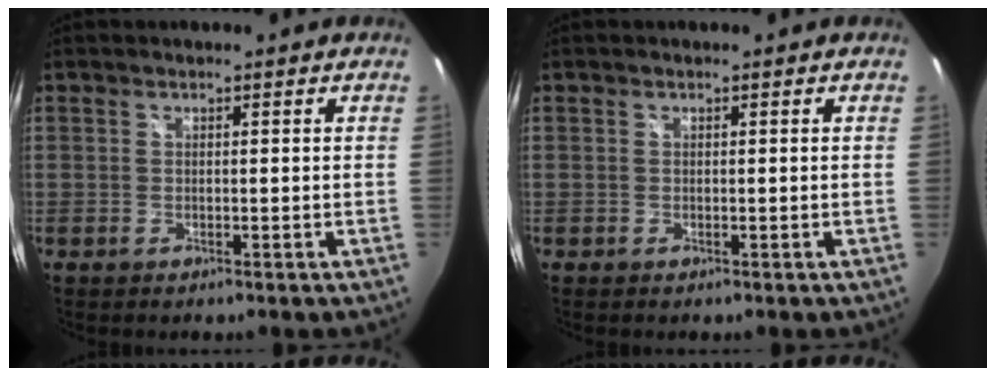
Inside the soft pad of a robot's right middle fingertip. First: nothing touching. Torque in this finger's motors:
{"motor_torque": [-0.03, -0.34, 0.03, 0.01]}